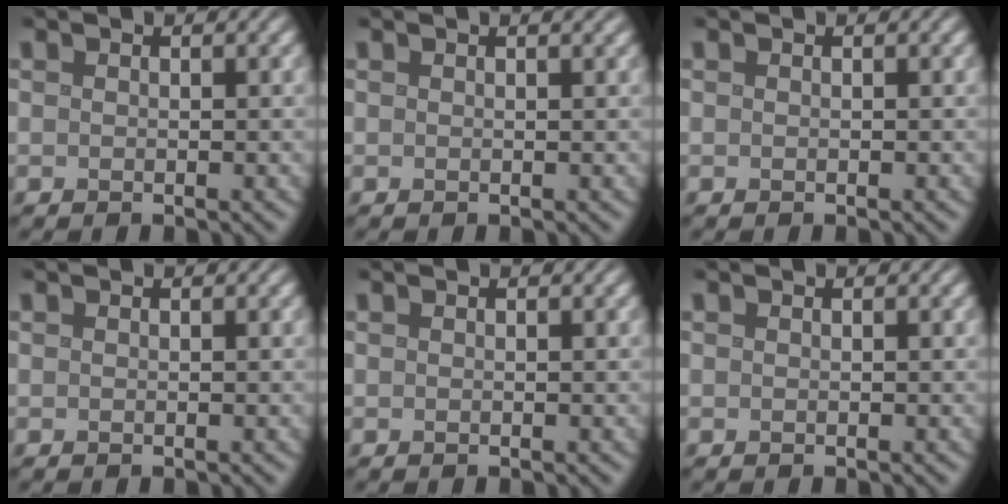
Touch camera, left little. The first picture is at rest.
{"total": 1.1, "force": [0.7, 0.4, 0.8], "torque": [-0.006, 0.004, 0.007]}
{"total": 0.0}
{"total": 0.0}
{"total": 0.0}
{"total": 0.0}